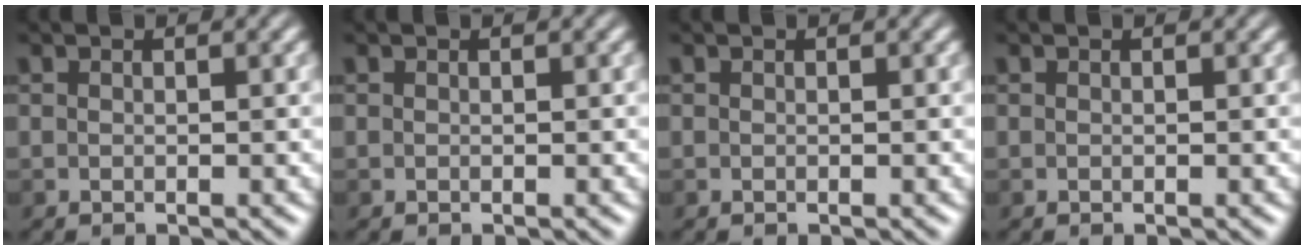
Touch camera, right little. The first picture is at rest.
{"total": 0.0}
{"total": 0.0}
{"total": 0.0}